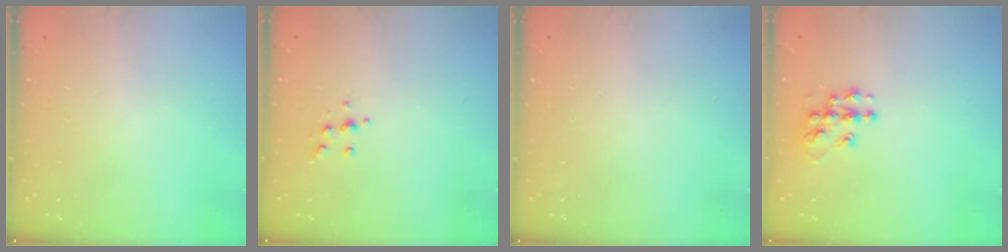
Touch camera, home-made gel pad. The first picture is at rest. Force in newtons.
{"total": 4.8, "press": 4.7, "slide": 0.8}
{"total": 0.0}
{"total": 10.2, "press": 10.2, "slide": 0.5}